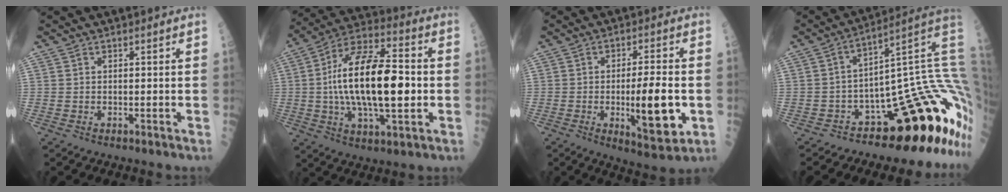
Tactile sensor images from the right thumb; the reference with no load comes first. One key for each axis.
{"total": 21.7, "fx": -0.2, "fy": 8.8, "fz": 19.8, "tx": -0.348, "ty": 0.021, "tz": -0.009}
{"total": 12.2, "fx": -2.1, "fy": 3.4, "fz": 11.5, "tx": -0.165, "ty": -0.004, "tz": -0.025}
{"total": 18.8, "fx": -2.5, "fy": 6.3, "fz": 17.5, "tx": -0.106, "ty": 0.106, "tz": -0.028}